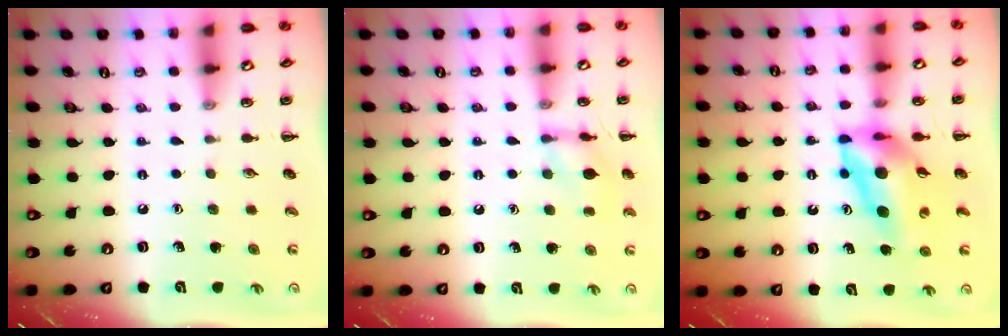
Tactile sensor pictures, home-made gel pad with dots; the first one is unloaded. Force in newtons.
{"total": 9.0, "press": 9.0, "slide": 0.9}
{"total": 11.7, "press": 11.0, "slide": 3.8}